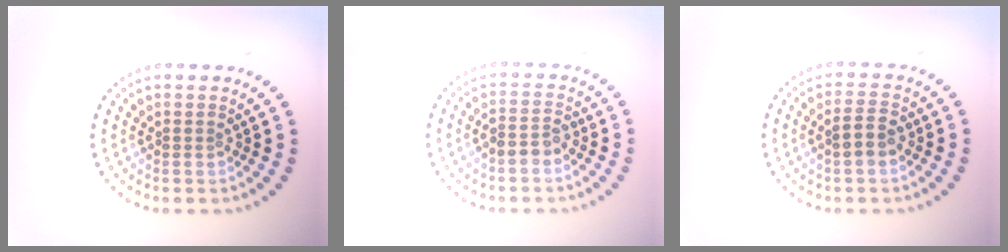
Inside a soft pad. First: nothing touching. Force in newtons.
{"total": 1.8, "press": 1.7, "slide": 0.6}
{"total": 1.8, "press": 1.7, "slide": 0.5}